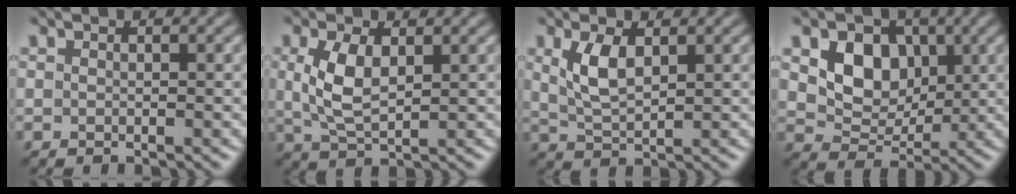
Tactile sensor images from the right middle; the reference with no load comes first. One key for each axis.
{"total": 3.6, "fx": 0.7, "fy": 1.6, "fz": 3.1, "tx": -0.077, "ty": -0.001, "tz": 0.018}
{"total": 2.9, "fx": 1.0, "fy": 1.3, "fz": 2.4, "tx": -0.060, "ty": -0.002, "tz": 0.026}
{"total": 4.8, "fx": 1.4, "fy": 3.8, "fz": 2.6, "tx": -0.052, "ty": -0.007, "tz": 0.022}